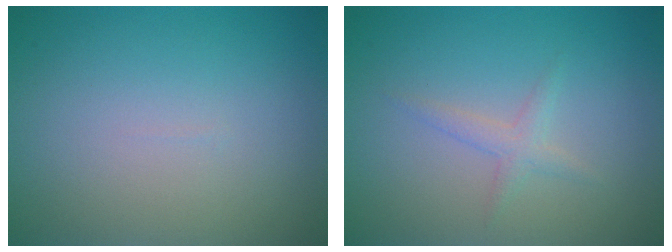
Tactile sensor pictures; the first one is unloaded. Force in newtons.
{"total": 1.3, "press": 1.3, "slide": 0.1}